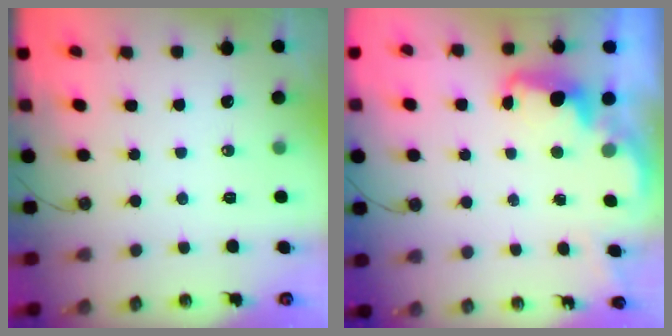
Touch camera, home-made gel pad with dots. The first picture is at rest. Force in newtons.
{"total": 2.6, "press": 2.6, "slide": 0.5}